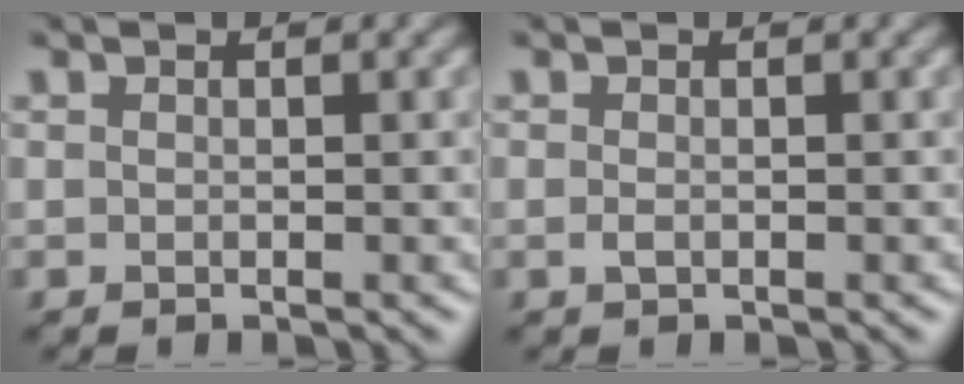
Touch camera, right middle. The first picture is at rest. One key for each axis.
{"total": 0.6, "fx": -0.1, "fy": 0.3, "fz": 0.5, "tx": -0.015, "ty": -0.003, "tz": -0.002}